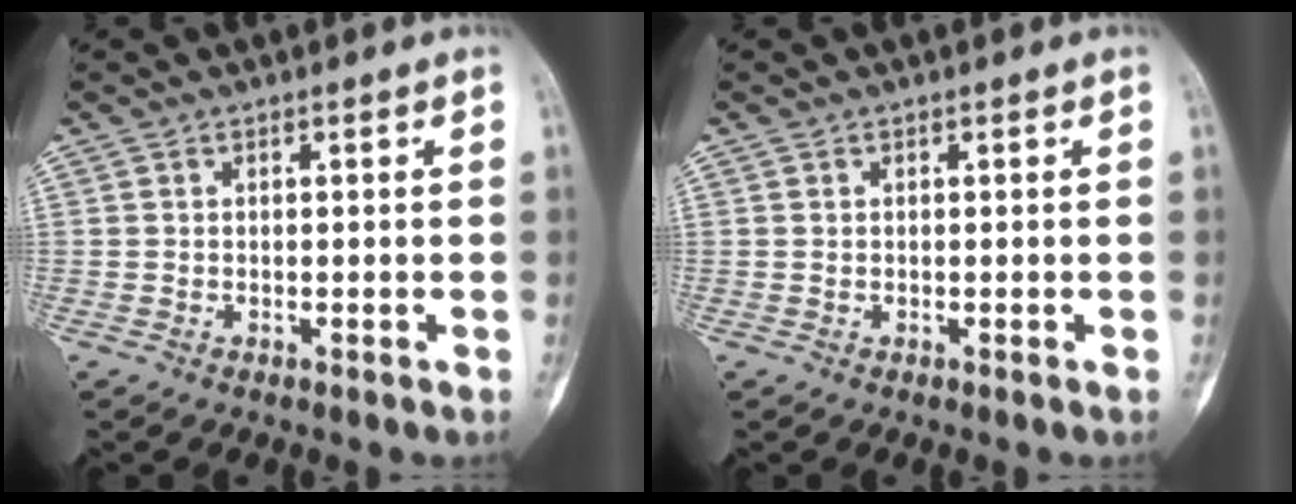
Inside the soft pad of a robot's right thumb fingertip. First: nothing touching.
{"total": 0.0}